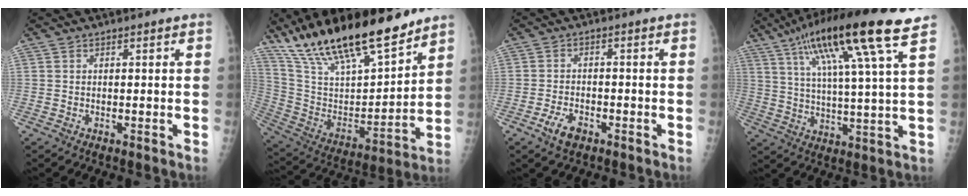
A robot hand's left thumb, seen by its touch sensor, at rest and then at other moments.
{"total": 25.3, "force": [19.2, 7.2, 14.8], "torque": [-0.233, -0.070, 0.342]}
{"total": 4.1, "force": [-2.4, 2.2, 2.5], "torque": [-0.048, 0.013, -0.041]}
{"total": 18.6, "force": [10.3, 1.2, 15.5], "torque": [-0.261, -0.019, 0.170]}